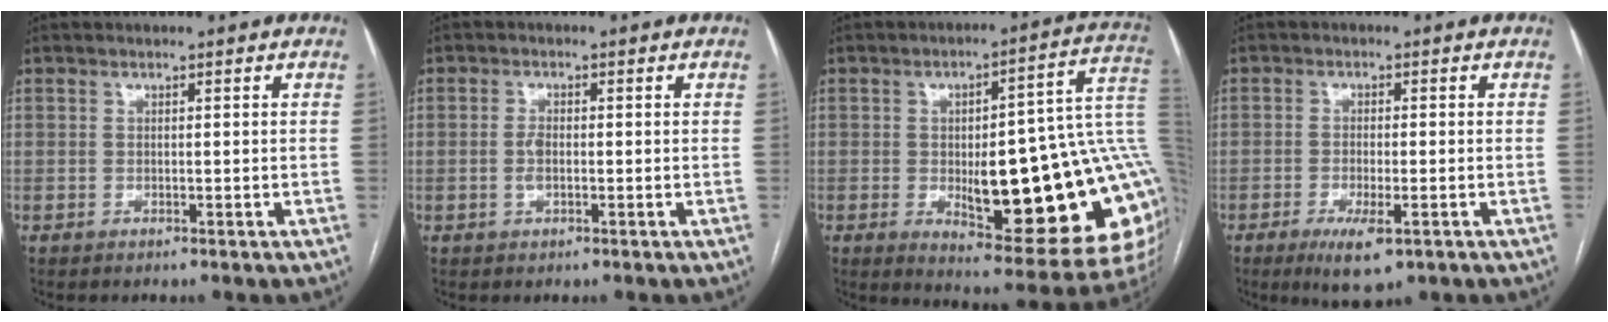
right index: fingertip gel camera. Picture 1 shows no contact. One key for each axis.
{"total": 2.0, "fx": -0.3, "fy": 0.9, "fz": 1.7, "tx": -0.039, "ty": 0.003, "tz": -0.003}
{"total": 27.2, "fx": -1.9, "fy": 6.5, "fz": 26.3, "tx": -0.256, "ty": 0.021, "tz": -0.011}
{"total": 5.9, "fx": -3.0, "fy": 1.5, "fz": 4.8, "tx": -0.088, "ty": -0.012, "tz": -0.043}